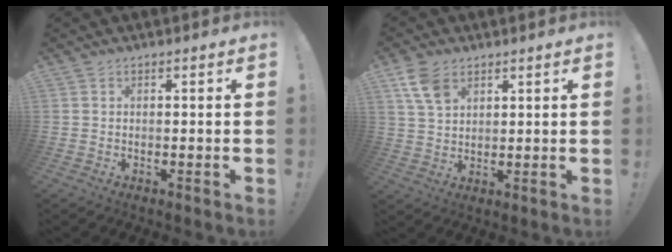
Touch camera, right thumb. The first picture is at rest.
{"total": 8.0, "force": [4.4, 4.8, 4.7], "torque": [-0.084, -0.009, 0.088]}